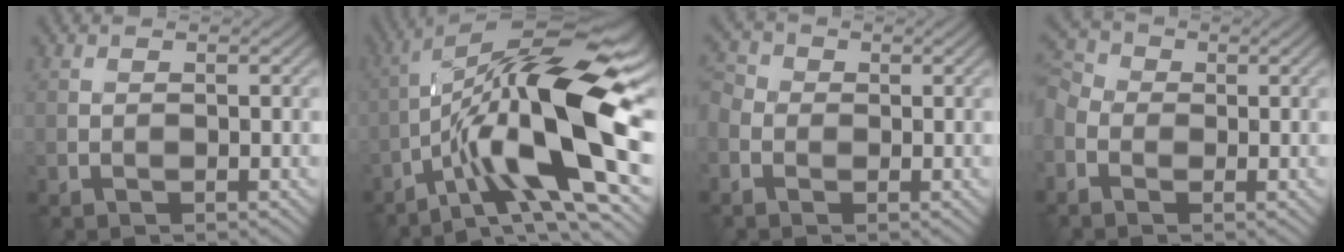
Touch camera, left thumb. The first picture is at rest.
{"total": 16.3, "force": [-3.7, 4.2, 15.3], "torque": [-0.252, 0.012, -0.069]}
{"total": 3.5, "force": [-1.1, 2.8, 1.7], "torque": [-0.045, 0.001, -0.028]}
{"total": 4.8, "force": [-1.3, 3.7, 2.8], "torque": [-0.081, -0.001, -0.034]}